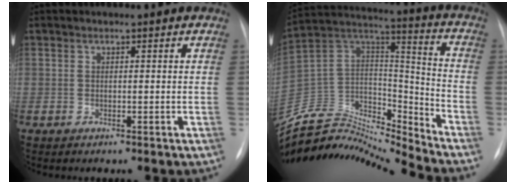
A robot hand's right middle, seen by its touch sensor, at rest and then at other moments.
{"total": 17.9, "force": [-17.7, 1.0, 1.9], "torque": [-0.029, 0.067, -0.314]}